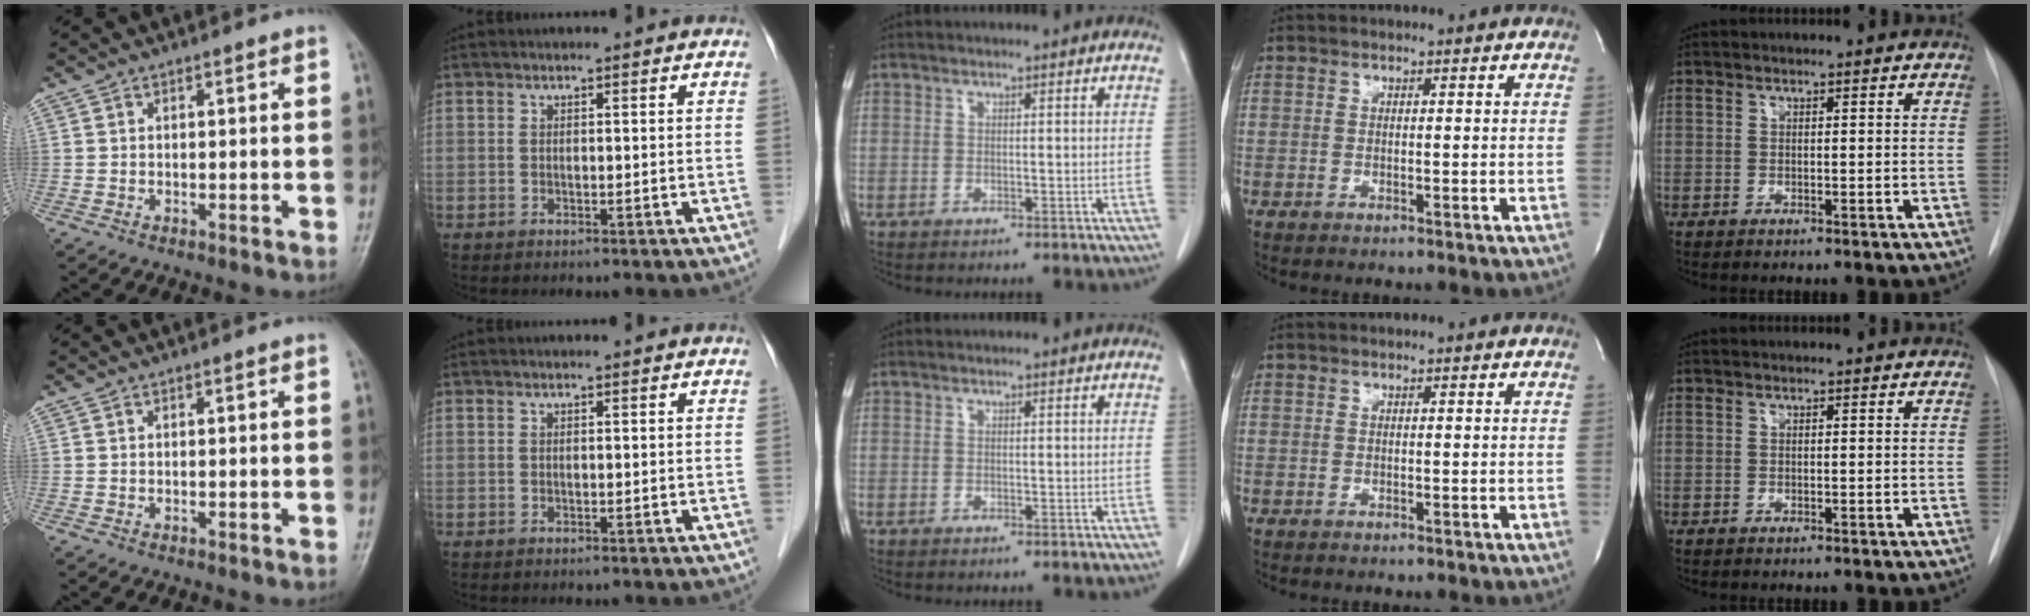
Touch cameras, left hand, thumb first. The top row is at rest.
{}